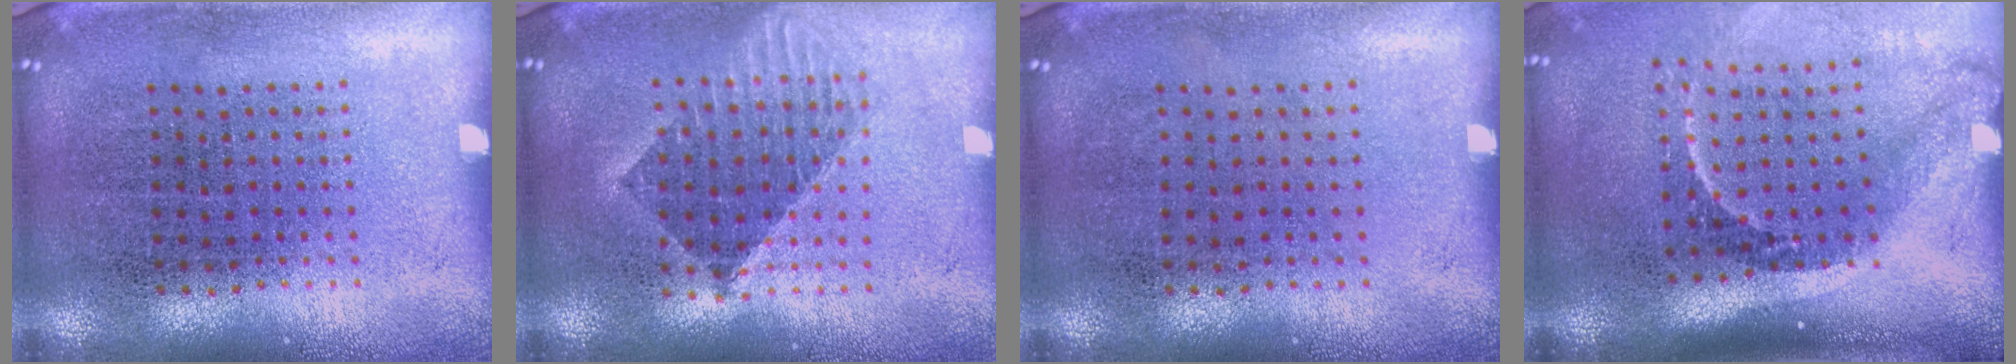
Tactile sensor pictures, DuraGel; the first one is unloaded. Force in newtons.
{"total": 1.6, "press": 1.3, "slide": 0.9}
{"total": 0.0}
{"total": 2.2, "press": 1.5, "slide": 1.7}